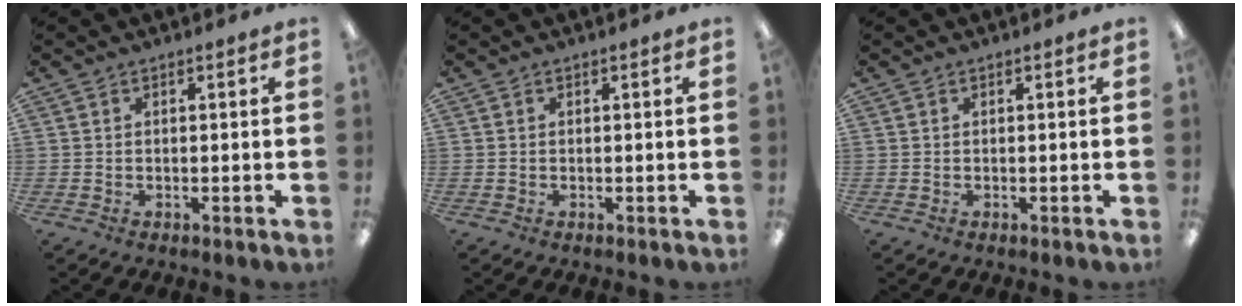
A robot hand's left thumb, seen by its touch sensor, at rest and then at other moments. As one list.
[{"total": 0.0}, {"total": 0.0}]